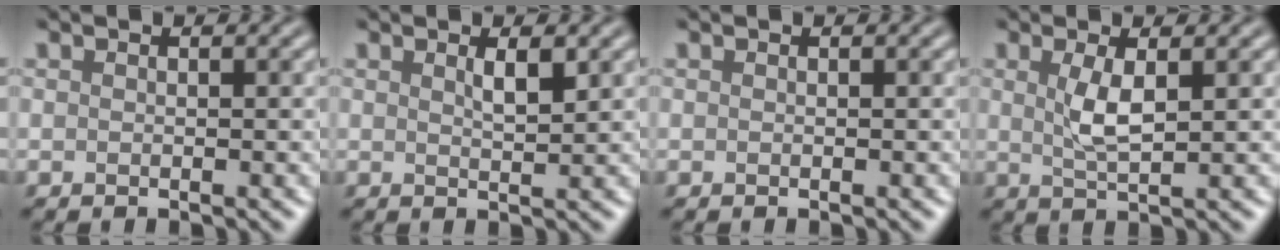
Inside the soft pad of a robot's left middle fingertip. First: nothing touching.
{"total": 1.6, "force": [0.9, 0.3, 1.2], "torque": [-0.022, -0.001, 0.013]}
{"total": 0.0}
{"total": 2.7, "force": [0.7, 0.8, 2.5], "torque": [-0.055, -0.001, 0.014]}